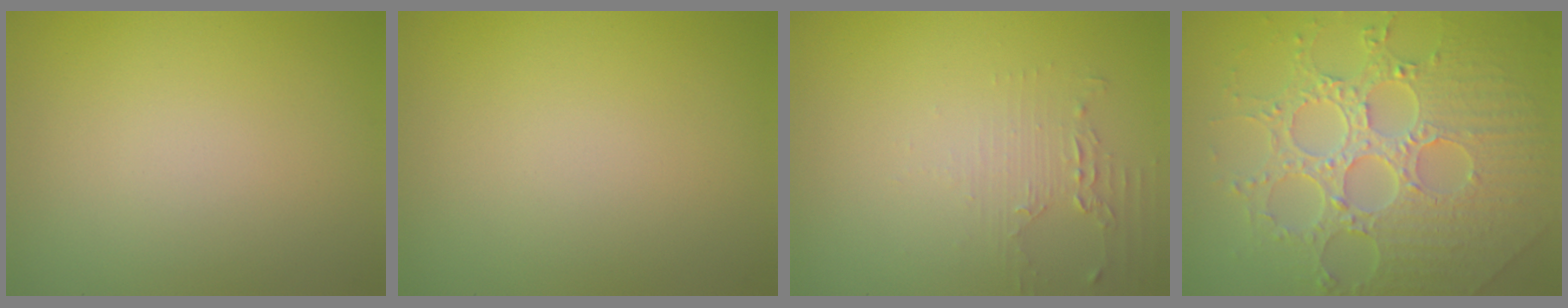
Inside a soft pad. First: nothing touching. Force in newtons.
{"total": 0.0}
{"total": 1.5, "press": 1.5, "slide": 0.4}
{"total": 8.3, "press": 6.0, "slide": 5.6}